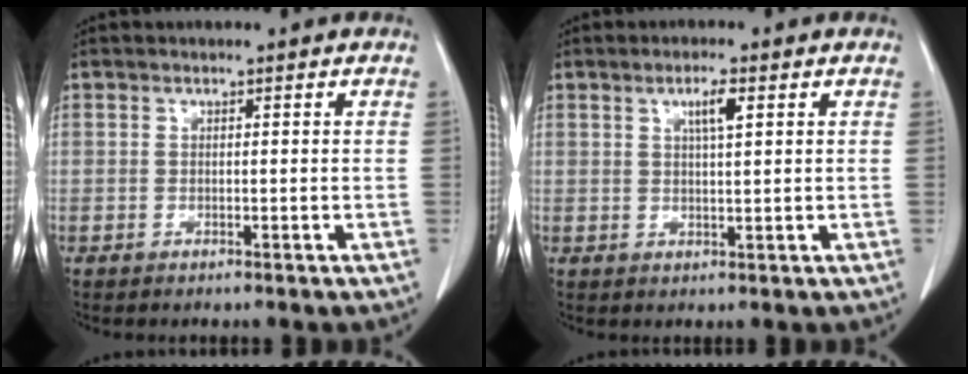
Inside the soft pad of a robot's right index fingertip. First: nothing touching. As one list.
[{"total": 3.1, "force": [1.3, 0.3, 2.8], "torque": [-0.048, 0.000, 0.022]}]